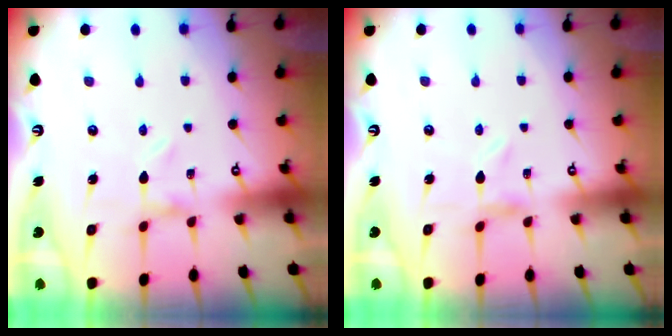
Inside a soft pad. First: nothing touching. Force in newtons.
{"total": 0.0}